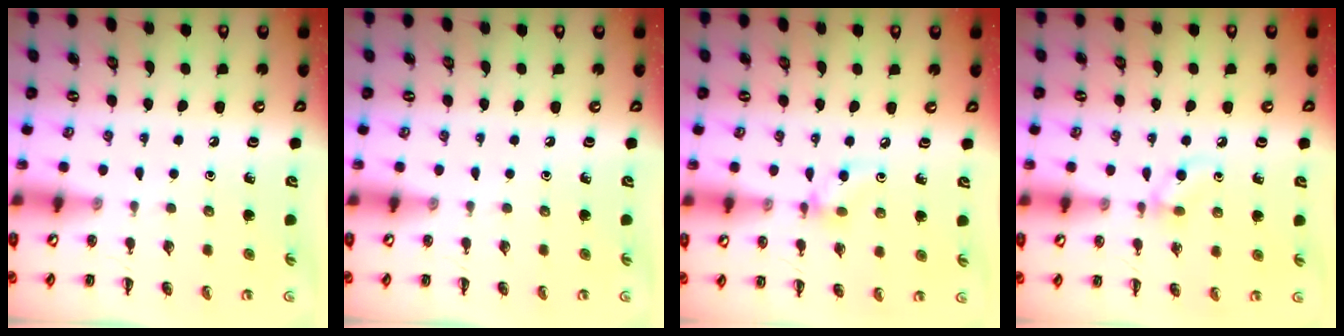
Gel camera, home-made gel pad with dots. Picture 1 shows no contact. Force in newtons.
{"total": 0.0}
{"total": 6.5, "press": 6.4, "slide": 0.8}
{"total": 5.8, "press": 5.5, "slide": 1.9}